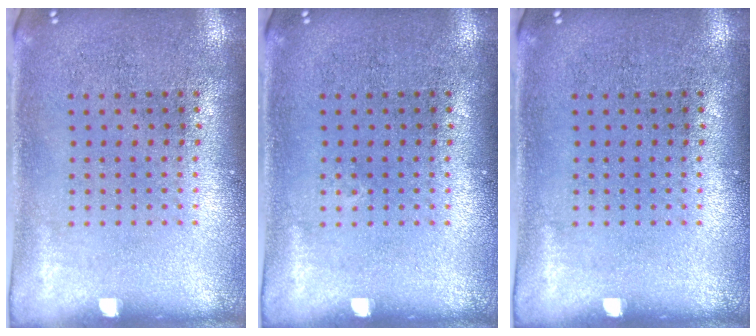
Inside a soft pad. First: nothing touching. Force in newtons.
{"total": 0.0}
{"total": 0.0}